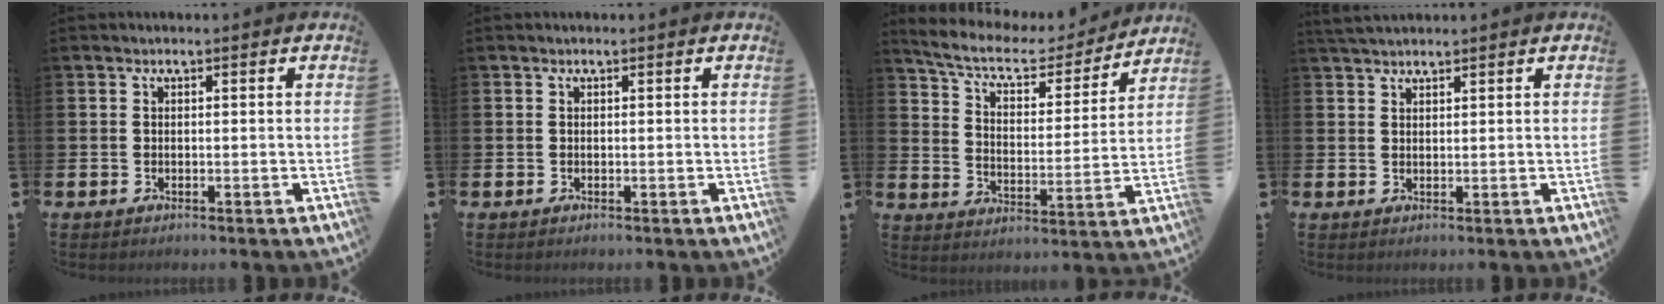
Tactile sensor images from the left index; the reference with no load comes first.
{"total": 0.0}
{"total": 7.9, "force": [7.1, 2.1, 2.7], "torque": [-0.082, -0.051, 0.119]}
{"total": 2.2, "force": [2.1, 0.4, 0.5], "torque": [-0.010, -0.001, 0.039]}